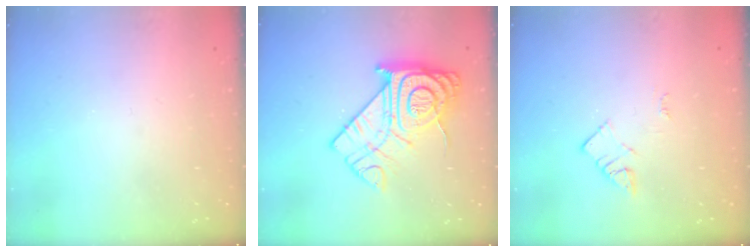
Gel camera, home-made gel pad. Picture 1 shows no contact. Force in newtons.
{"total": 20.2, "press": 20.1, "slide": 1.5}
{"total": 2.3, "press": 2.3, "slide": 0.3}